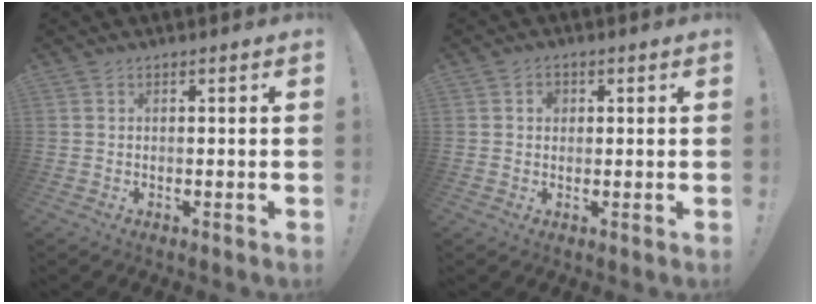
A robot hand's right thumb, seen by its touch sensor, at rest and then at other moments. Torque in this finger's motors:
{"motor_torque": [0.40, 0.76, 0.50, -0.33, 0.04]}